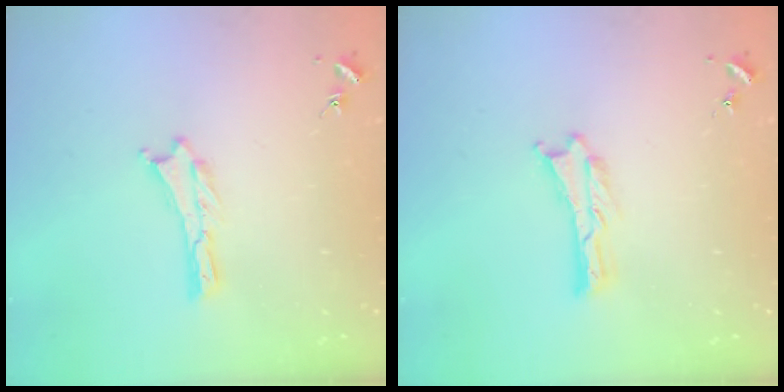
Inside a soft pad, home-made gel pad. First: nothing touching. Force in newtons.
{"total": 0.0}